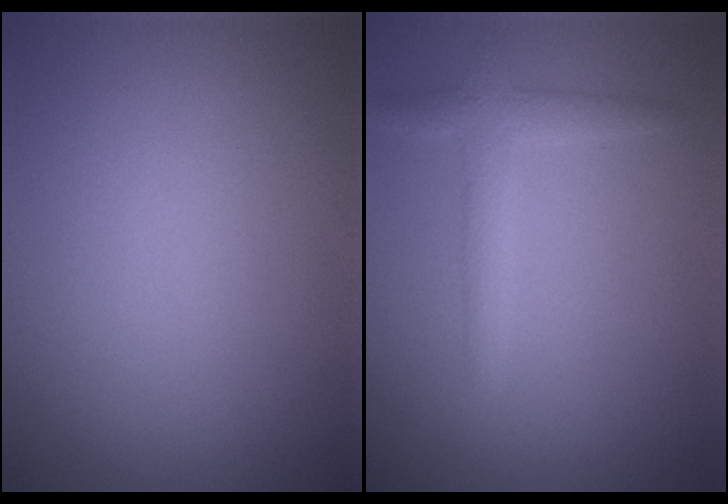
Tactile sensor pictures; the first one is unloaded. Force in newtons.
{"total": 2.4, "press": 2.4, "slide": 0.1}